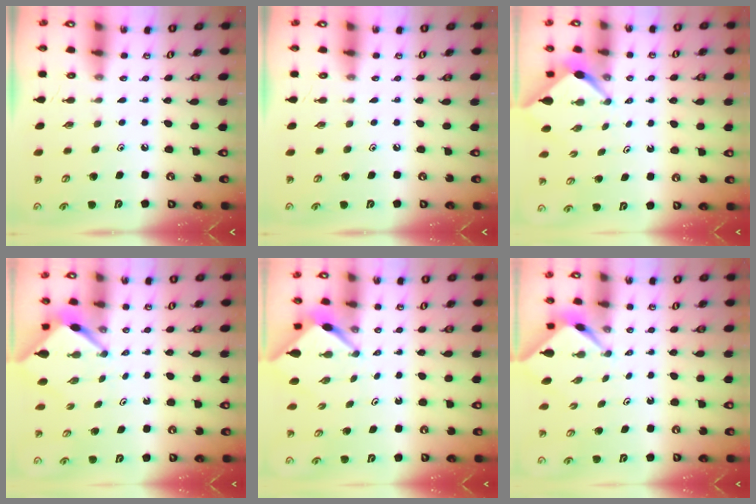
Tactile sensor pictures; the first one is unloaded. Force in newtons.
{"total": 0.0}
{"total": 2.7, "press": 2.6, "slide": 0.3}
{"total": 3.4, "press": 3.4, "slide": 0.1}
{"total": 2.8, "press": 2.8, "slide": 0.3}
{"total": 2.2, "press": 2.2, "slide": 0.3}